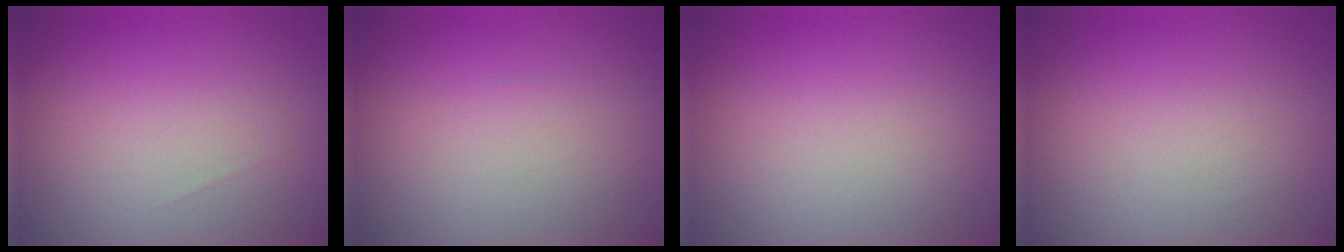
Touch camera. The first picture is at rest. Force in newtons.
{"total": 0.0}
{"total": 0.0}
{"total": 0.0}